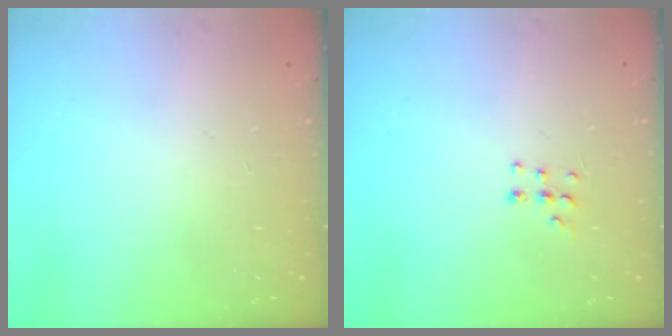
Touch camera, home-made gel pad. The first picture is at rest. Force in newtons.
{"total": 5.9, "press": 5.8, "slide": 0.7}